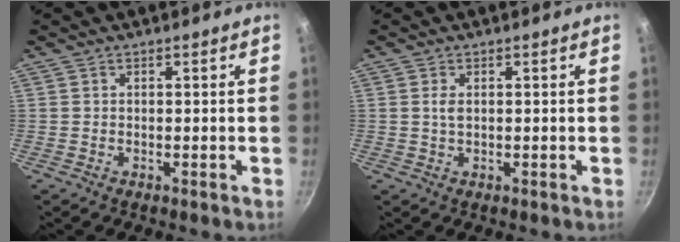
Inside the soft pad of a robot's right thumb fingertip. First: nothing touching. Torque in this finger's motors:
{"motor_torque": [0.40, 0.56, 0.25, -0.06, 0.09]}